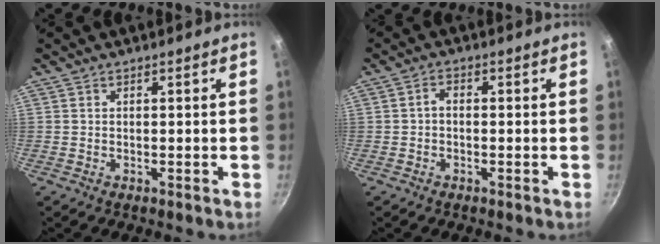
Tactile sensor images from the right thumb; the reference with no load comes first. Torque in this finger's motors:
{"motor_torque": [-0.20, -0.46, 0.21, -0.31, 0.07]}